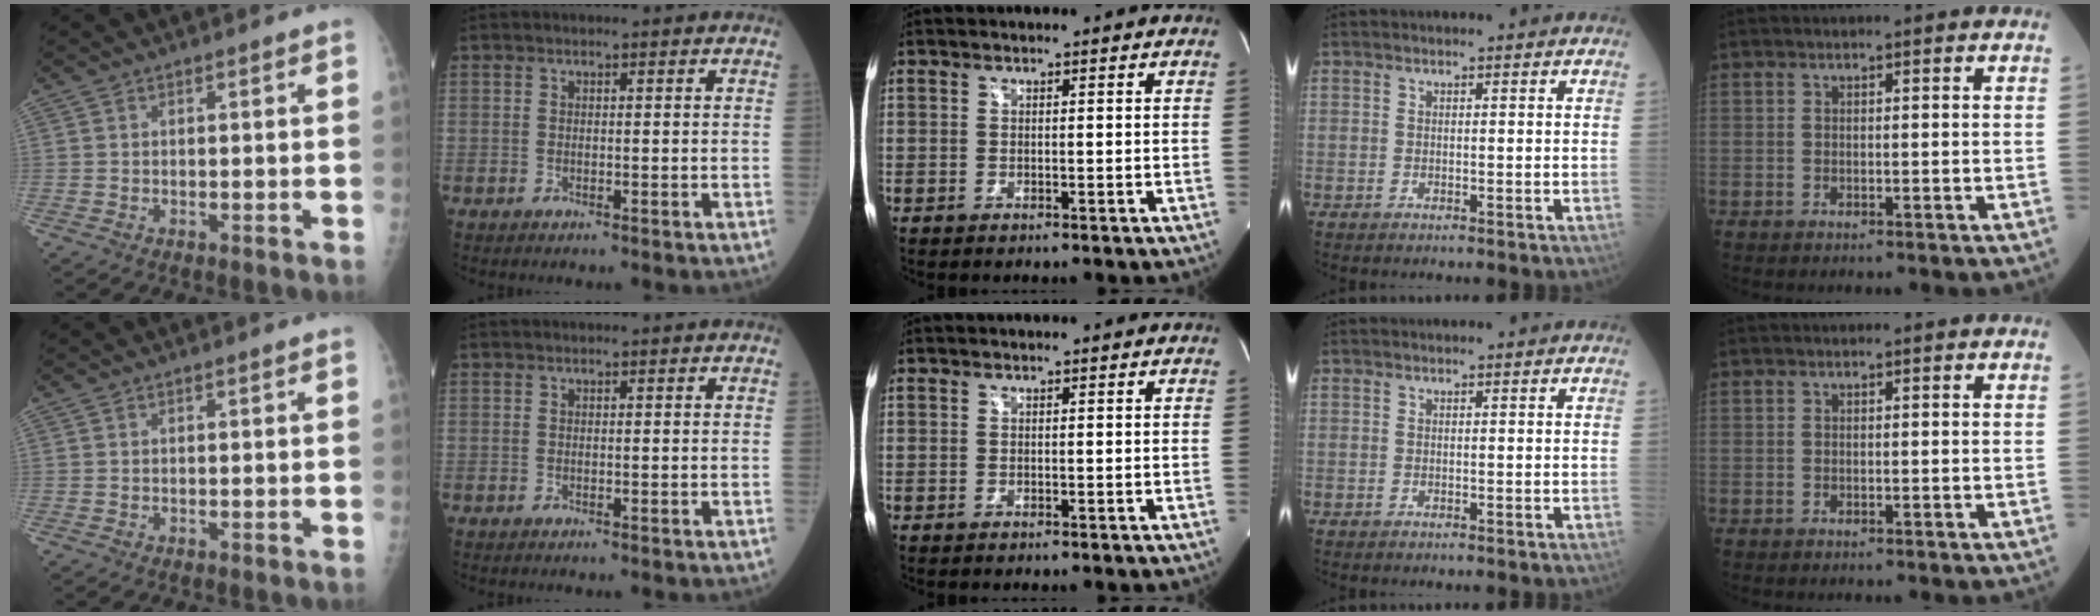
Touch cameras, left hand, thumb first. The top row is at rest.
{}